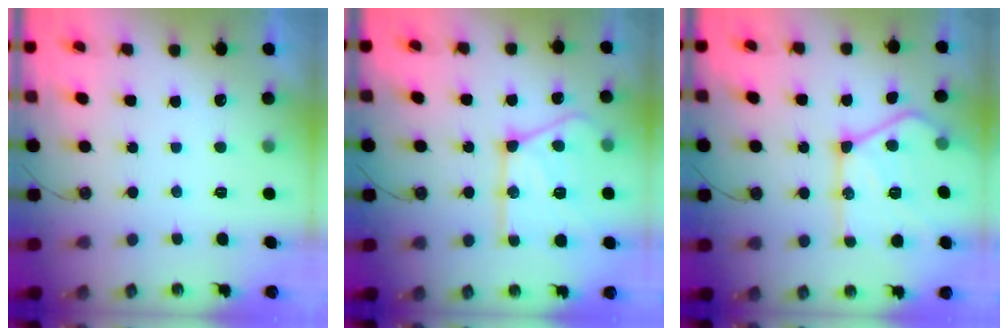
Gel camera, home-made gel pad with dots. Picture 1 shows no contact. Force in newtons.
{"total": 18.4, "press": 18.4, "slide": 1.6}
{"total": 19.1, "press": 19.1, "slide": 1.0}